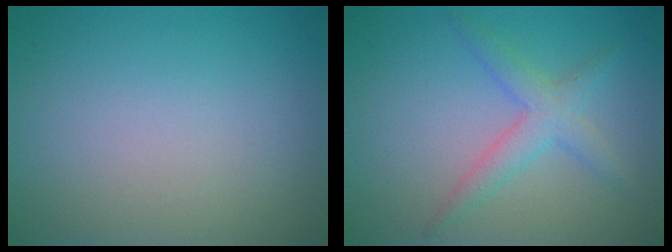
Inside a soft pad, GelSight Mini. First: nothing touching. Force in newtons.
{"total": 2.9, "press": 2.9, "slide": 0.1}